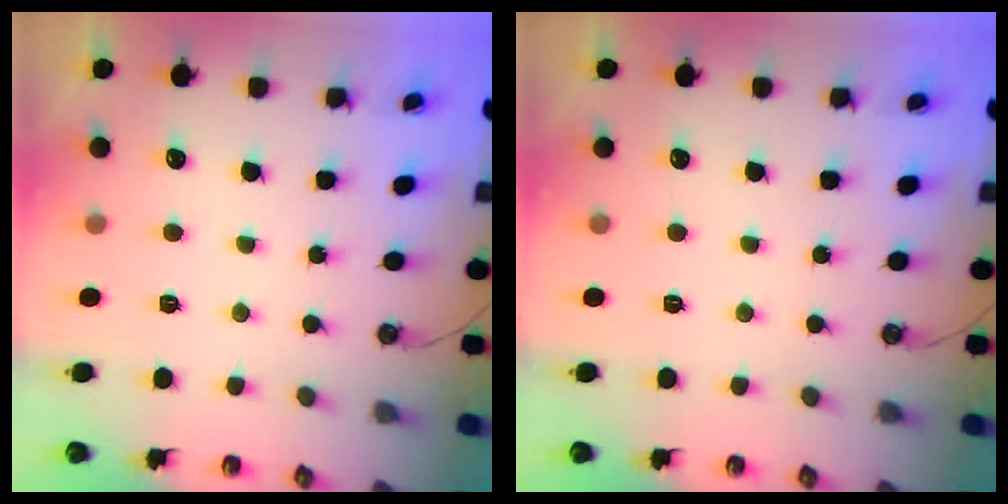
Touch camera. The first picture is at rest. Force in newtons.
{"total": 0.0}